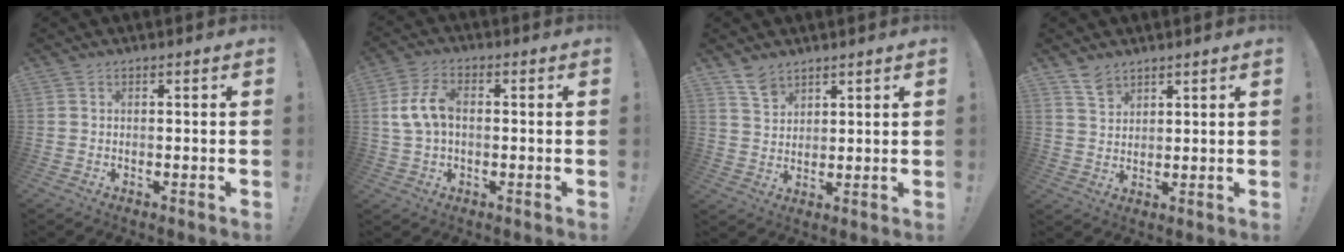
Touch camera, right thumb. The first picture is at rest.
{"total": 8.8, "force": [0.6, 5.5, 6.9], "torque": [-0.148, 0.015, 0.018]}
{"total": 6.2, "force": [4.8, 3.6, 1.5], "torque": [-0.027, -0.029, 0.093]}
{"total": 5.0, "force": [3.8, 2.8, 1.4], "torque": [-0.026, -0.021, 0.074]}